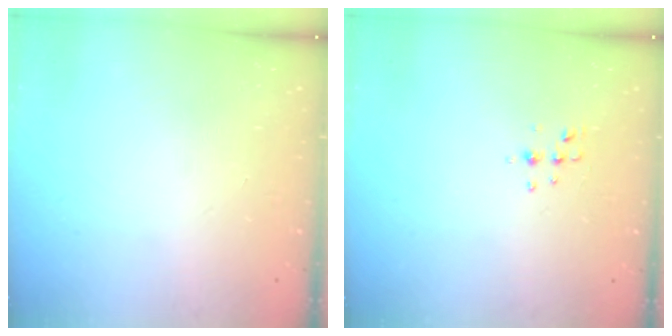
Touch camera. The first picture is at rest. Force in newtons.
{"total": 3.8, "press": 3.6, "slide": 1.4}